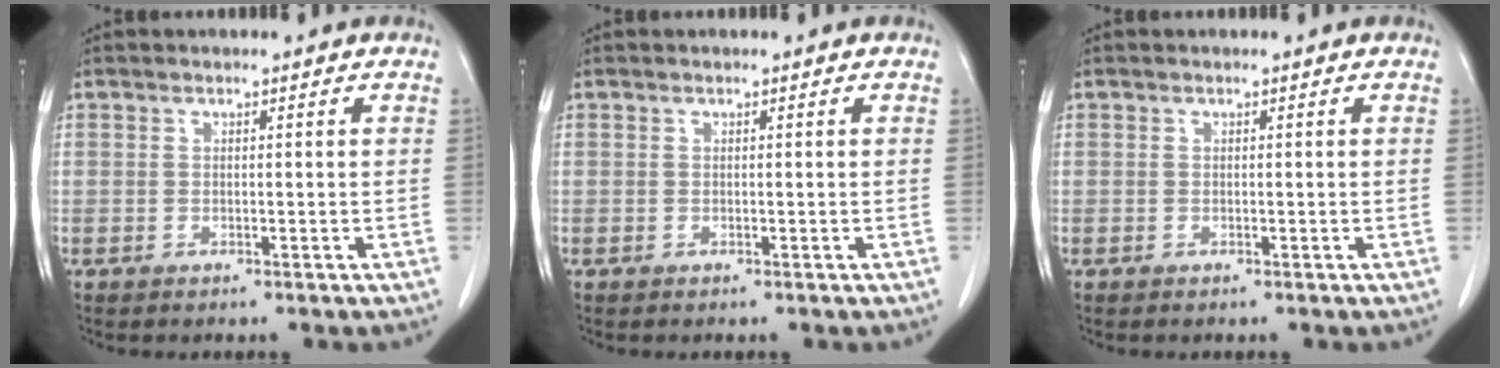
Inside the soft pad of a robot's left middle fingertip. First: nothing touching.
{"total": 0.0}
{"total": 0.0}